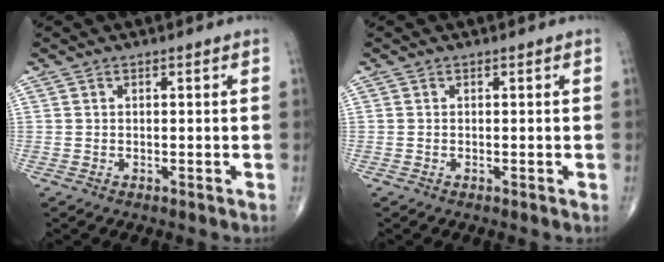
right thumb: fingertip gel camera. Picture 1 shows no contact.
{"total": 0.0}